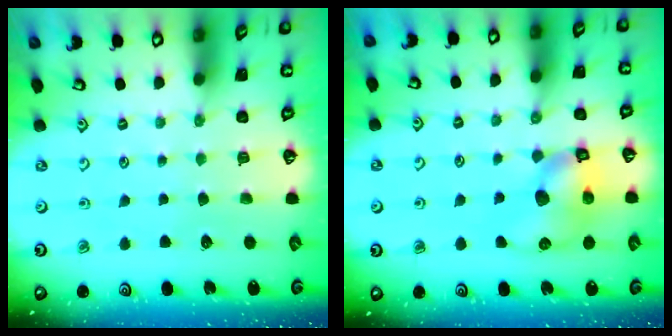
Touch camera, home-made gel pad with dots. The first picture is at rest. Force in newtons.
{"total": 10.8, "press": 10.6, "slide": 1.7}